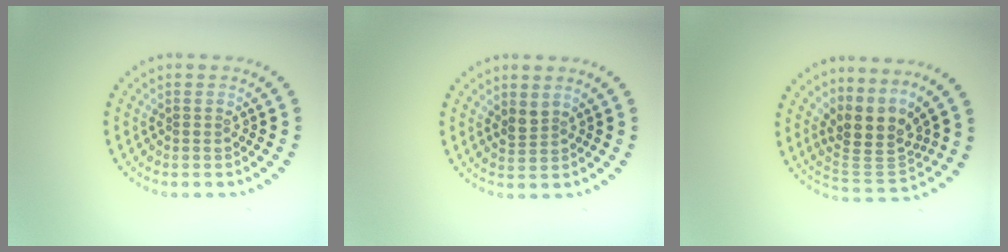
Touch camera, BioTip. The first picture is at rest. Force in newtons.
{"total": 1.3, "press": 1.0, "slide": 0.8}
{"total": 4.0, "press": 3.0, "slide": 2.7}